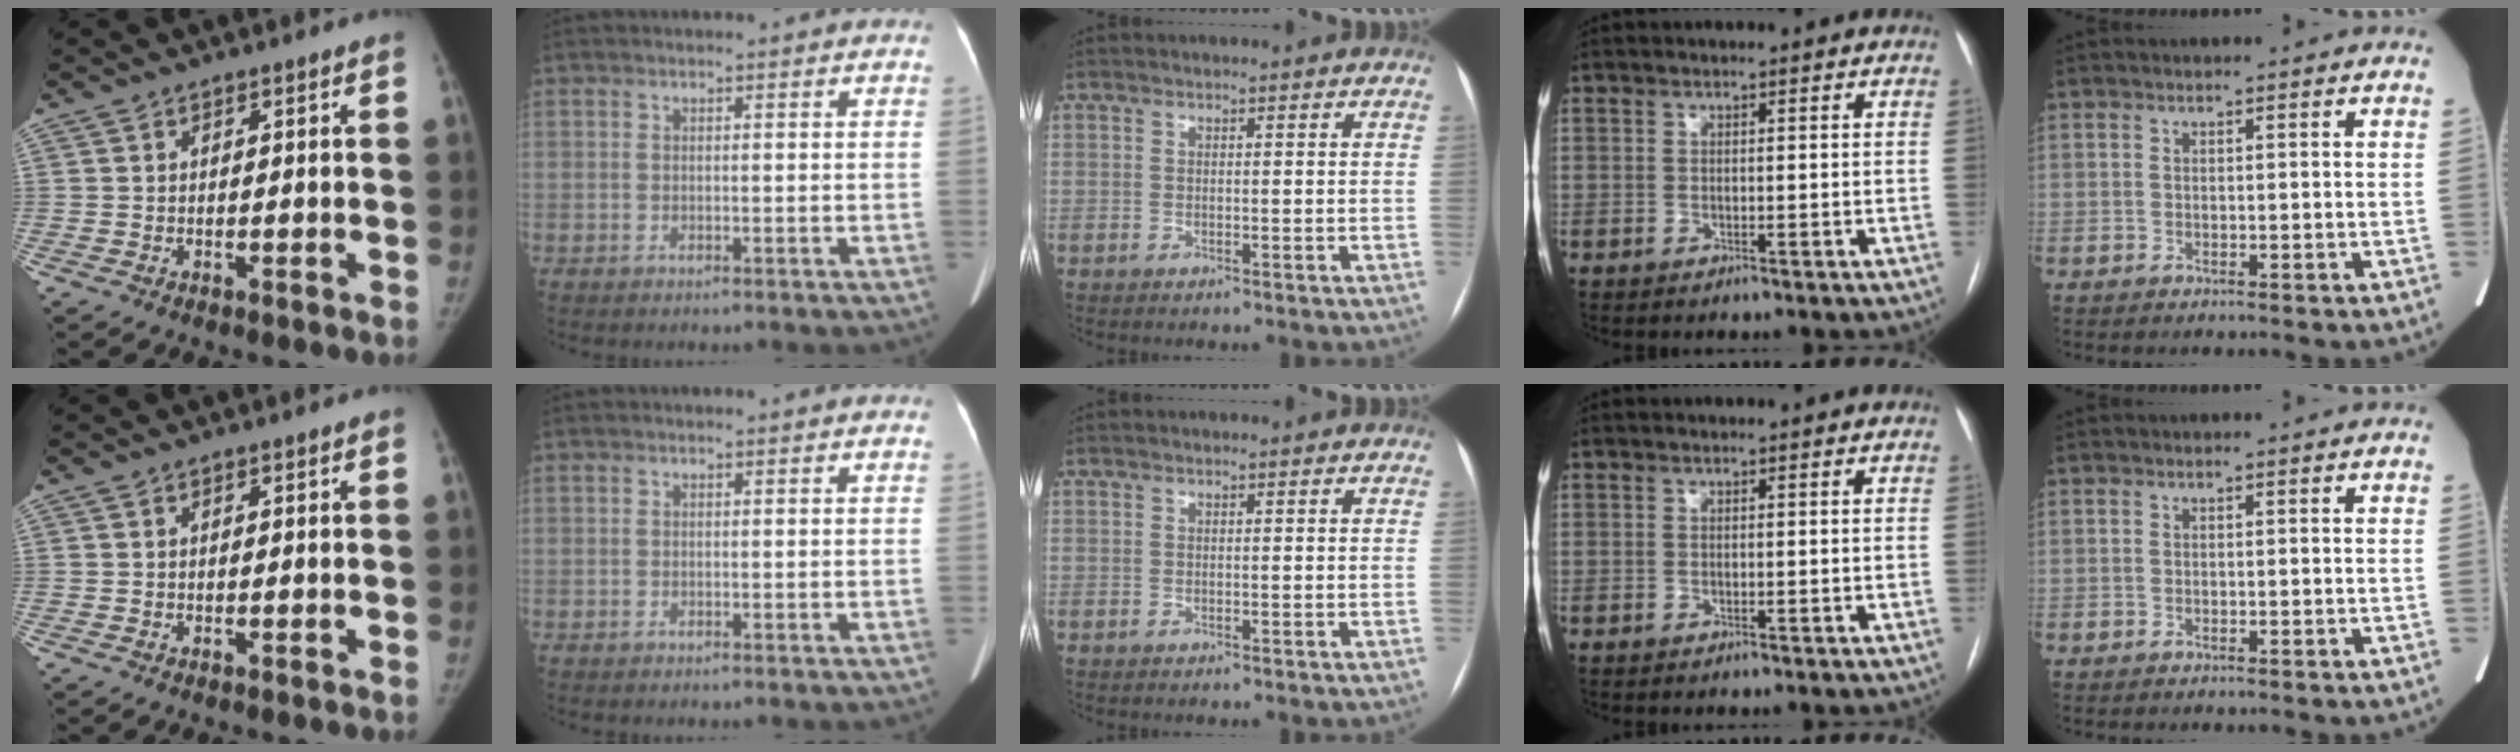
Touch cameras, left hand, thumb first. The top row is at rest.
{}